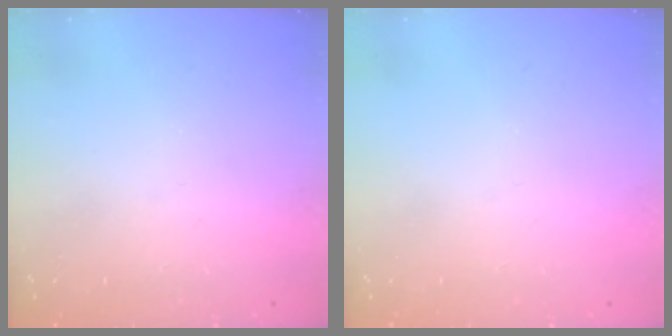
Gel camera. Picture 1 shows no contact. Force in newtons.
{"total": 0.0}